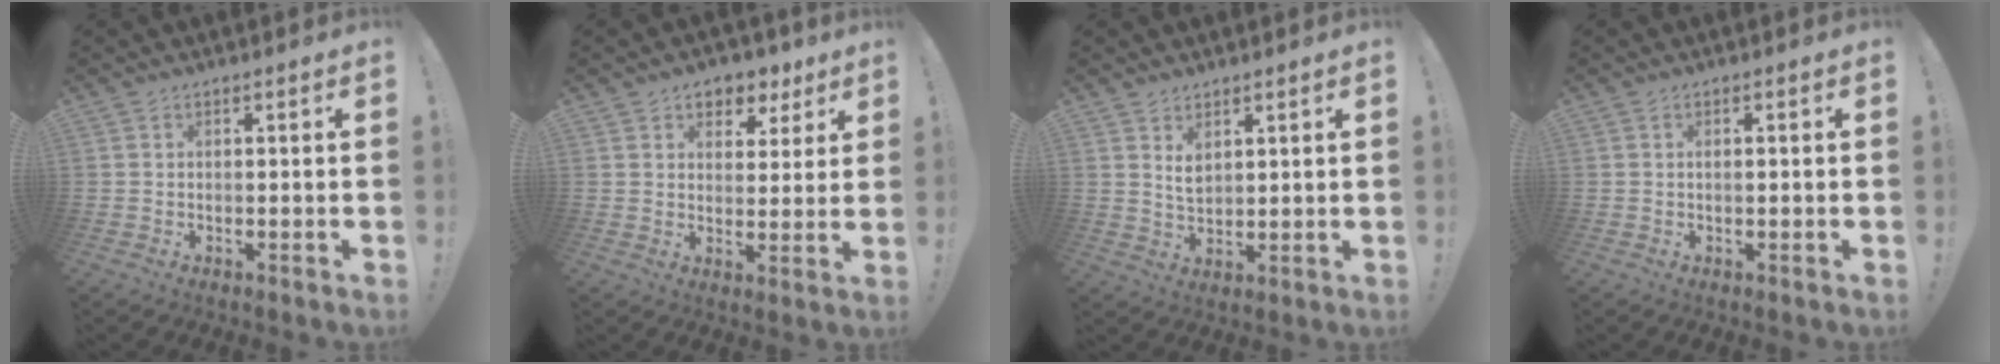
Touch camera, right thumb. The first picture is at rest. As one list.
[{"total": 6.4, "force": [4.0, 4.8, 1.6], "torque": [-0.006, -0.030, 0.073]}, {"total": 4.3, "force": [2.7, 2.5, 2.3], "torque": [-0.030, -0.017, 0.048]}, {"total": 0.7, "force": [-0.2, 0.2, 0.6], "torque": [-0.019, 0.005, -0.002]}]